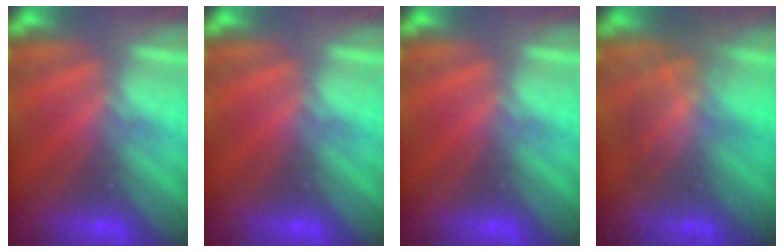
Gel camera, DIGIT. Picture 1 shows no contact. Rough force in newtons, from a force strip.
{"total": 0.0}
{"total": 0.0}
{"total": 2.8}